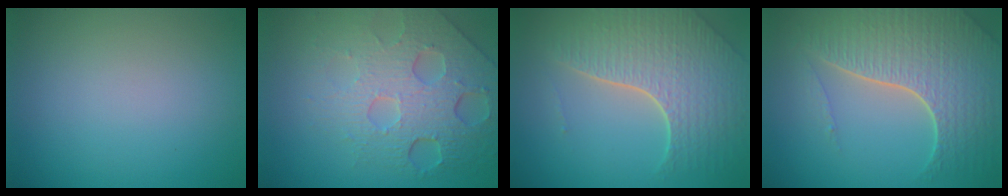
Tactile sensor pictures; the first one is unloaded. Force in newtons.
{"total": 7.9, "press": 5.3, "slide": 5.9}
{"total": 6.8, "press": 4.9, "slide": 4.7}
{"total": 7.0, "press": 5.1, "slide": 4.8}